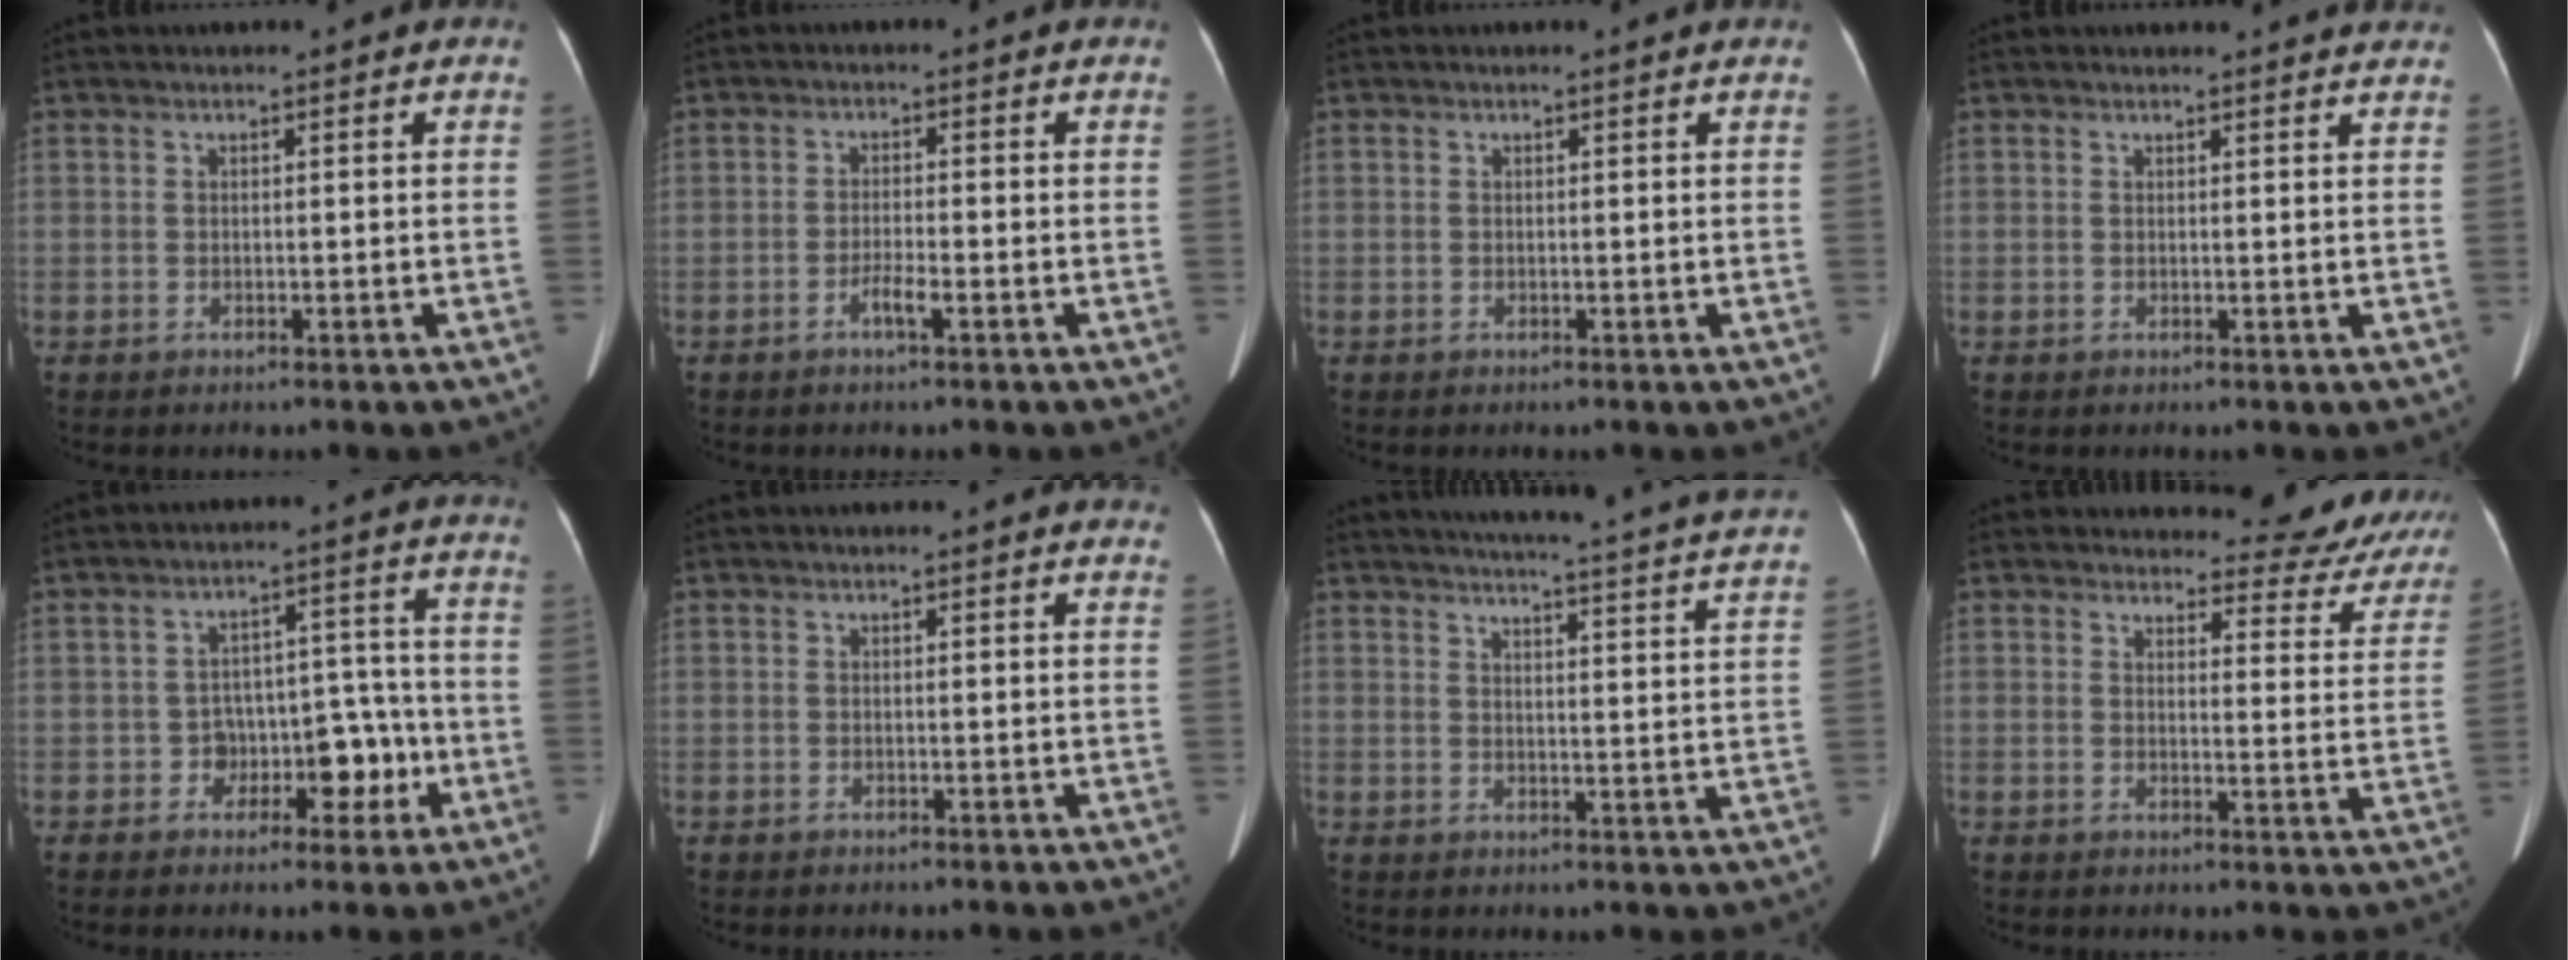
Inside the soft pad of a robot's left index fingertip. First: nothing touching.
{"total": 2.2, "force": [-1.4, 0.0, 1.7], "torque": [-0.034, -0.003, -0.025]}
{"total": 0.0}
{"total": 7.0, "force": [6.8, 0.6, 1.6], "torque": [-0.010, 0.003, 0.056]}
{"total": 6.8, "force": [-2.7, 4.5, 4.3], "torque": [-0.042, 0.033, -0.032]}
{"total": 6.5, "force": [6.1, 0.9, 1.8], "torque": [-0.010, -0.003, 0.044]}
{"total": 25.3, "force": [23.7, -0.3, 8.8], "torque": [-0.123, -0.067, 0.273]}
{"total": 13.8, "force": [13.2, 3.6, 2.0], "torque": [0.017, -0.060, 0.122]}